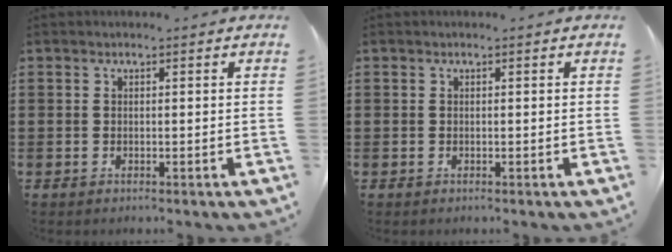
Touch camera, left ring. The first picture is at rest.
{"total": 0.0}